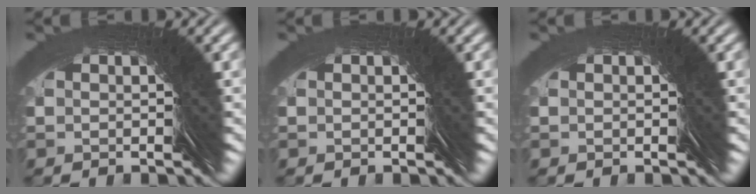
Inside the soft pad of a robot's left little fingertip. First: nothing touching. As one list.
[{"total": 0.0}, {"total": 0.0}]